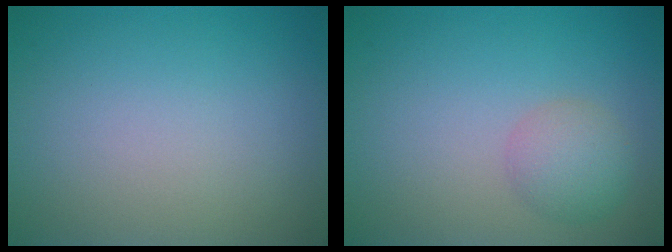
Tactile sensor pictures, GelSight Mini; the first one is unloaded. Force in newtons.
{"total": 2.1, "press": 2.1, "slide": 0.2}